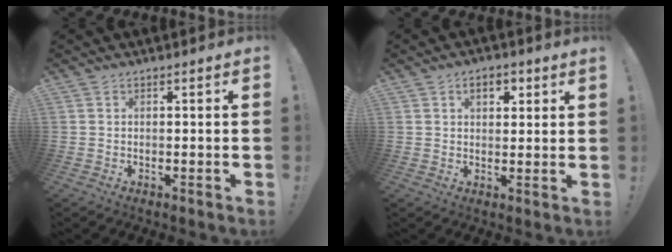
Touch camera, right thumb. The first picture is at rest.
{"total": 4.5, "force": [2.2, 2.4, 3.1], "torque": [-0.045, 0.001, 0.035]}